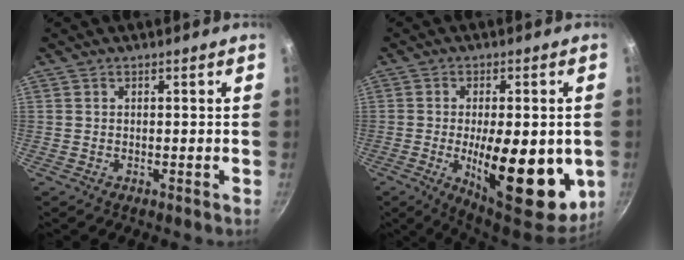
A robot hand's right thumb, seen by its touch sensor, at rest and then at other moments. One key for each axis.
{"total": 19.7, "fx": -3.4, "fy": 7.6, "fz": 17.8, "tx": -0.228, "ty": -0.012, "tz": -0.039}